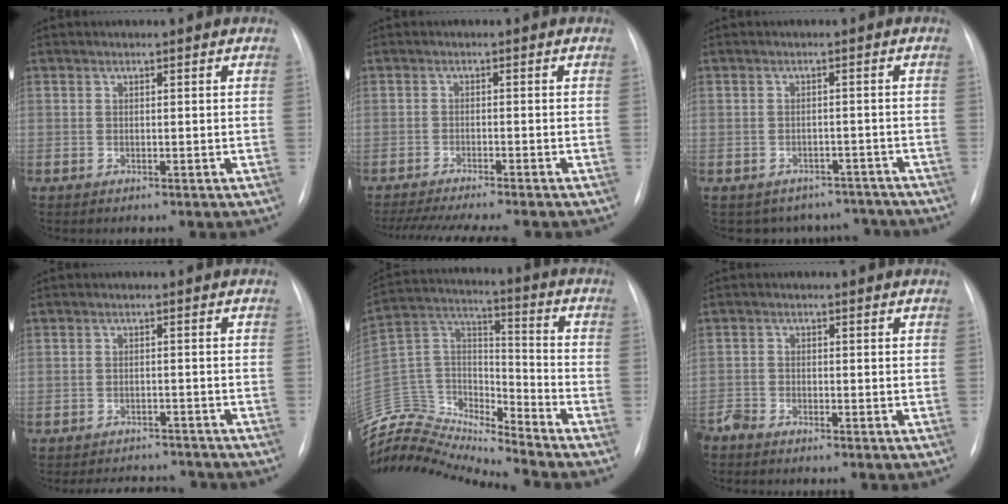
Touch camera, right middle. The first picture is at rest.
{"total": 11.7, "force": [-10.1, 0.2, 5.9], "torque": [-0.075, -0.012, -0.147]}
{"total": 7.9, "force": [-6.9, 3.8, 0.0], "torque": [0.015, 0.025, -0.074]}
{"total": 7.1, "force": [-6.9, 1.4, 1.2], "torque": [-0.015, 0.006, -0.088]}
{"total": 17.5, "force": [-17.3, 0.5, 2.8], "torque": [-0.052, 0.065, -0.315]}
{"total": 2.3, "force": [-2.3, 0.1, 0.5], "torque": [-0.008, -0.009, -0.047]}